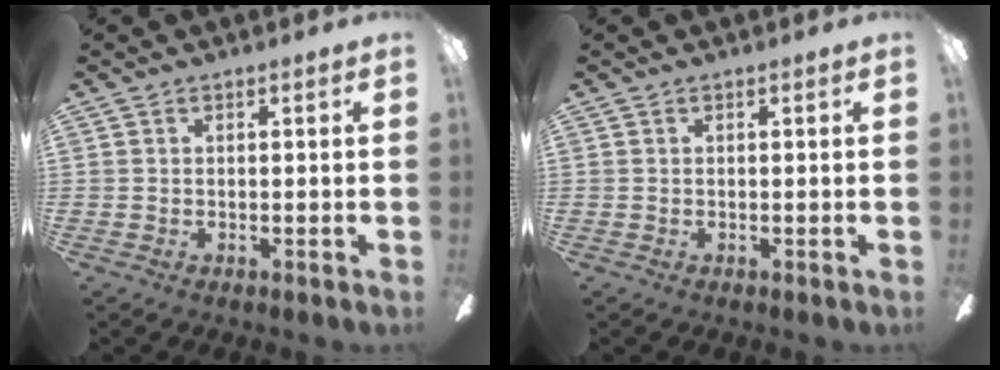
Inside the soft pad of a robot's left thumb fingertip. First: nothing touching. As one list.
[{"total": 0.0}]